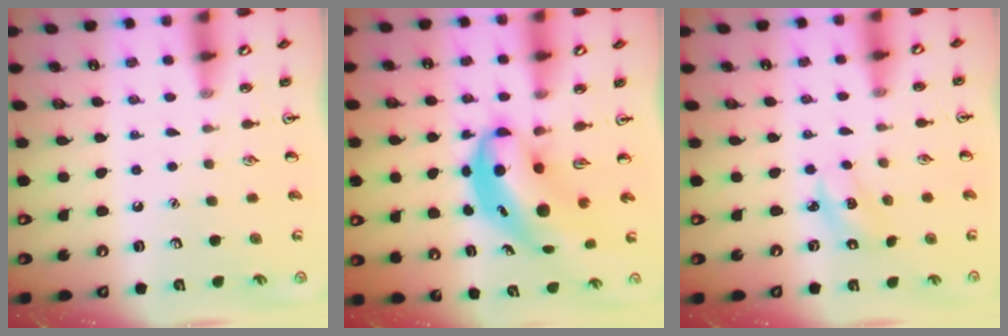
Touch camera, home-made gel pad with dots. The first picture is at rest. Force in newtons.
{"total": 6.5, "press": 6.2, "slide": 1.8}
{"total": 2.5, "press": 2.4, "slide": 0.5}